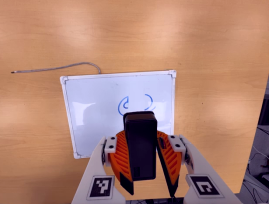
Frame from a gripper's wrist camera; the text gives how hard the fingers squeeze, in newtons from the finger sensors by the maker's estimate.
{"total": 10.1, "left": 10.0, "right": 10.2}